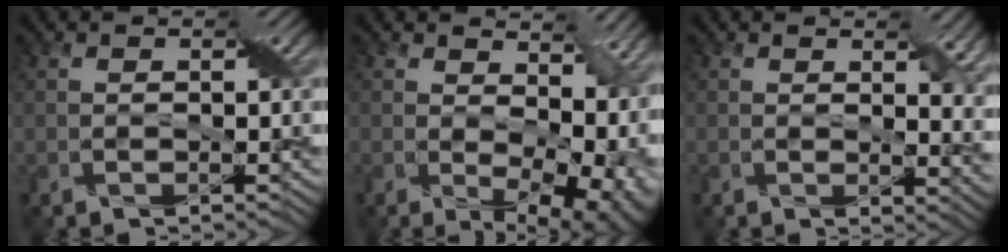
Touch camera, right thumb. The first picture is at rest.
{"total": 14.9, "force": [1.9, 9.1, 11.7], "torque": [-0.142, -0.018, 0.082]}
{"total": 5.5, "force": [1.8, 2.3, 4.7], "torque": [-0.066, -0.012, 0.036]}